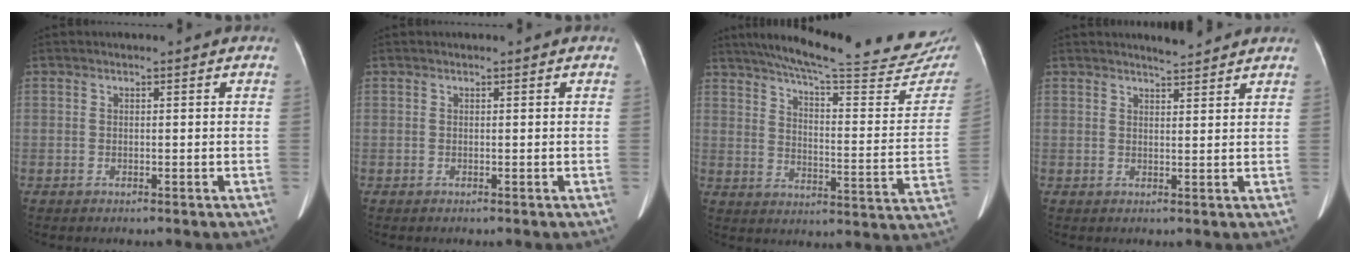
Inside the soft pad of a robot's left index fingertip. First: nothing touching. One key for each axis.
{"total": 0.0}
{"total": 28.8, "fx": 25.2, "fy": 3.0, "fz": 13.6, "tx": -0.204, "ty": -0.066, "tz": 0.312}
{"total": 3.1, "fx": 3.0, "fy": 0.1, "fz": 0.8, "tx": -0.017, "ty": 0.004, "tz": 0.045}